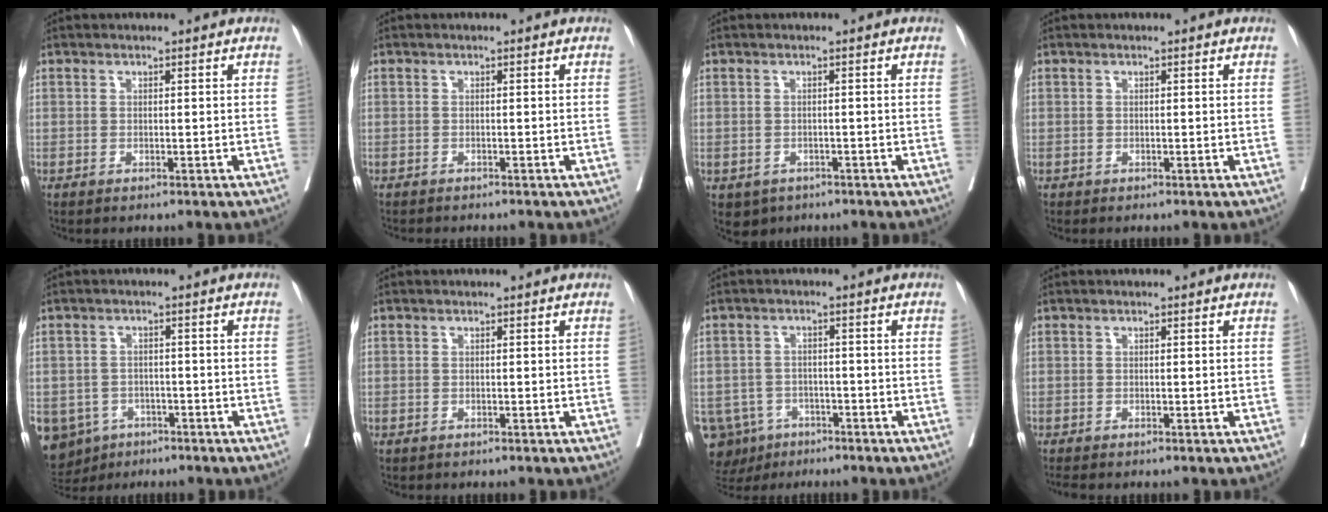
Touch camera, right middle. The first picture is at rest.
{"total": 2.8, "force": [-2.6, 0.6, 1.0], "torque": [-0.018, -0.005, -0.032]}
{"total": 3.2, "force": [-1.9, 2.5, 0.6], "torque": [-0.007, 0.002, -0.024]}
{"total": 0.0}
{"total": 9.6, "force": [-5.4, 7.6, 2.1], "torque": [-0.063, -0.001, -0.074]}
{"total": 0.0}
{"total": 8.3, "force": [-4.8, 6.5, 1.6], "torque": [-0.039, 0.002, -0.069]}
{"total": 2.0, "force": [-1.7, -0.2, 1.0], "torque": [-0.013, -0.002, -0.022]}